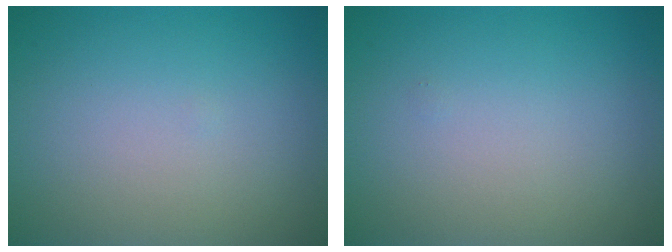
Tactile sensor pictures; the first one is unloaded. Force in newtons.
{"total": 0.0}